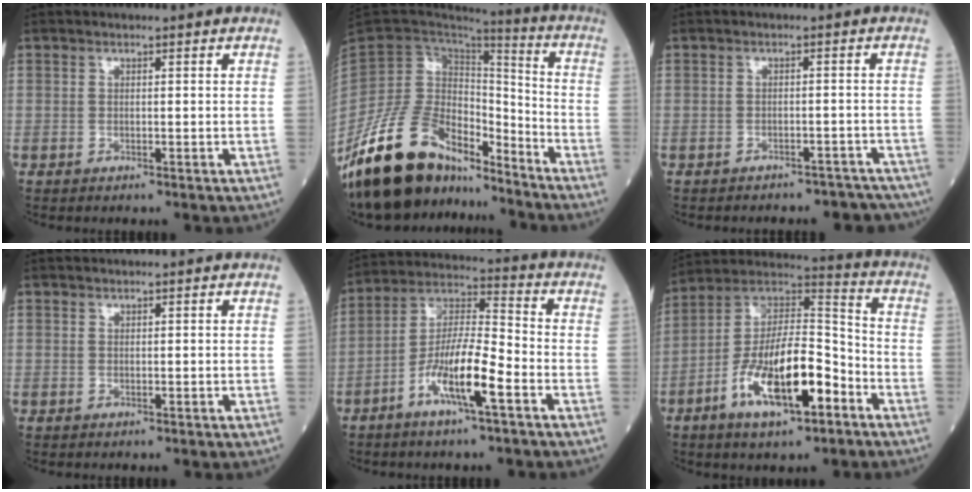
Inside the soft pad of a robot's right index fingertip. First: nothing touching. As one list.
[{"total": 18.8, "force": [-14.7, 7.8, 8.7], "torque": [-0.169, 0.036, -0.263]}, {"total": 9.5, "force": [-8.5, 4.0, 1.6], "torque": [-0.016, 0.009, -0.083]}, {"total": 0.0}, {"total": 11.0, "force": [-4.8, 1.2, 9.8], "torque": [-0.194, 0.001, -0.093]}, {"total": 16.3, "force": [-6.8, 4.8, 14.0], "torque": [-0.267, 0.009, -0.116]}]